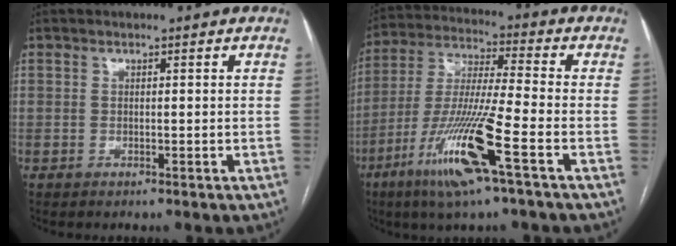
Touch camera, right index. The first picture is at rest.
{"total": 15.0, "force": [-7.1, -0.1, 13.2], "torque": [-0.276, -0.026, -0.134]}